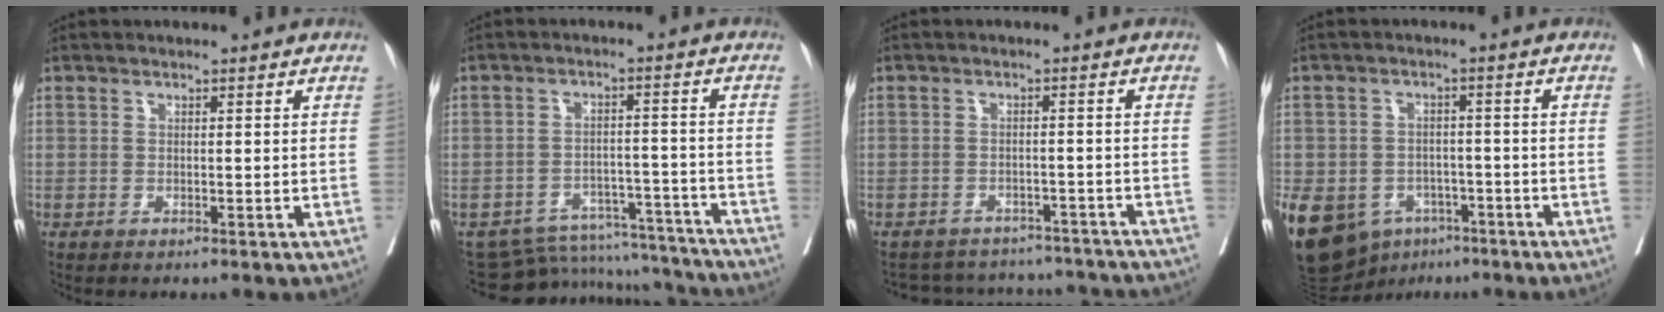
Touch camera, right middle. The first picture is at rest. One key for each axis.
{"total": 14.1, "fx": -13.7, "fy": 3.0, "fz": 0.8, "tx": -0.015, "ty": 0.031, "tz": -0.181}
{"total": 14.1, "fx": -13.1, "fy": 4.6, "fz": 2.4, "tx": -0.033, "ty": 0.020, "tz": -0.145}
{"total": 19.3, "fx": -9.5, "fy": 14.1, "fz": 9.2, "tx": -0.250, "ty": -0.008, "tz": -0.134}